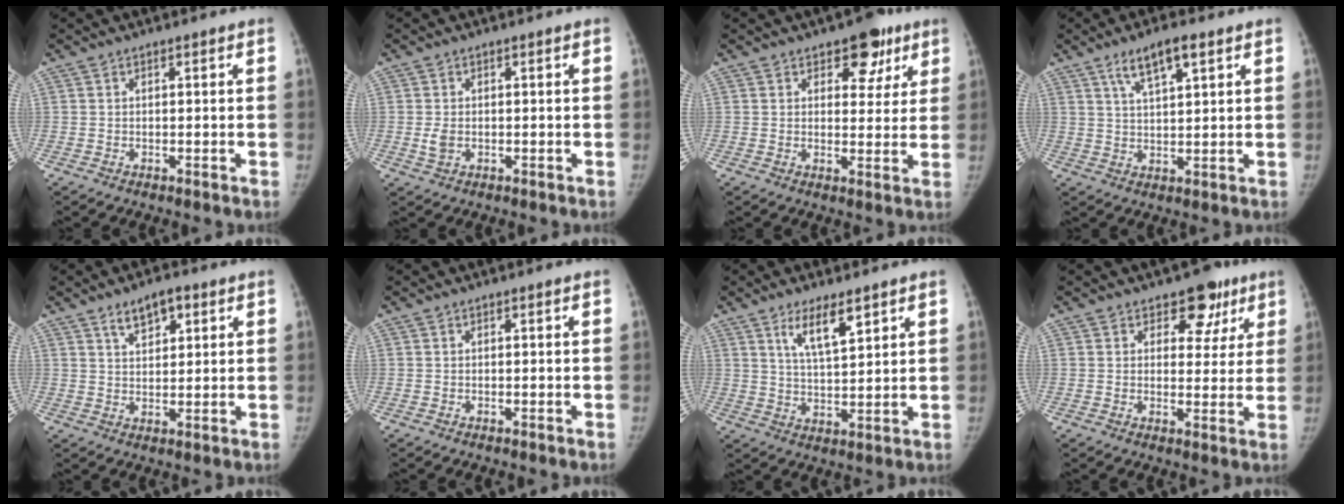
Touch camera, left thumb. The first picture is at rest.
{"total": 2.3, "force": [-0.3, 1.6, 1.6], "torque": [-0.031, -0.003, -0.004]}
{"total": 7.5, "force": [4.3, 4.6, 4.2], "torque": [-0.010, -0.016, 0.054]}
{"total": 7.0, "force": [4.1, 1.9, 5.3], "torque": [-0.089, -0.013, 0.075]}
{"total": 5.6, "force": [3.2, 2.8, 3.6], "torque": [-0.038, -0.014, 0.053]}
{"total": 0.0}
{"total": 7.2, "force": [4.3, 2.1, 5.4], "torque": [-0.086, -0.030, 0.082]}
{"total": 7.3, "force": [4.3, 4.9, 3.2], "torque": [0.006, -0.014, 0.053]}